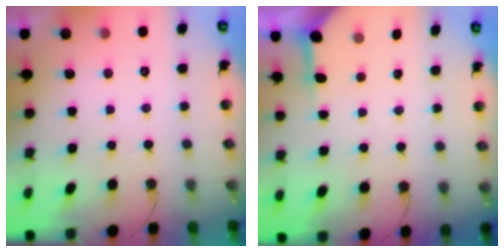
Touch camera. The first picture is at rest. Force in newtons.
{"total": 4.0, "press": 3.9, "slide": 0.4}